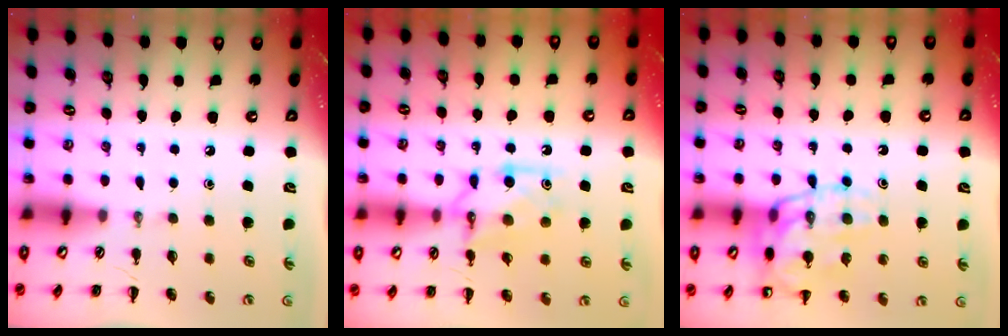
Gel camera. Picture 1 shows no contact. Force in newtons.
{"total": 8.6, "press": 8.6, "slide": 0.9}
{"total": 16.1, "press": 16.0, "slide": 1.9}